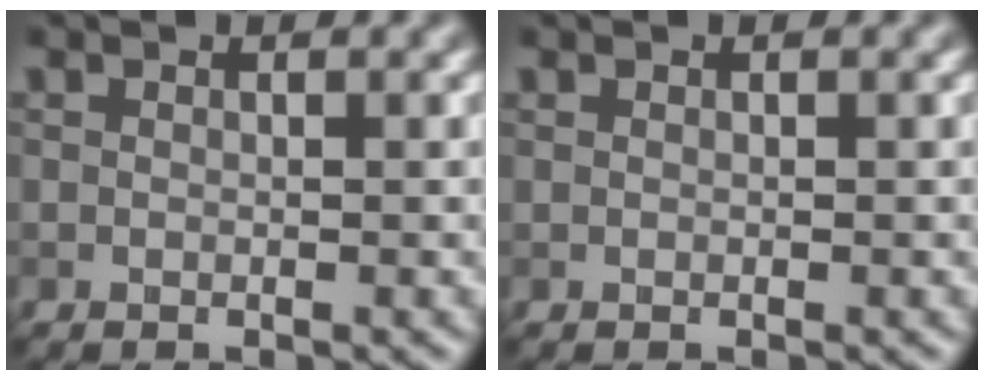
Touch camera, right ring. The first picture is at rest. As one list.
[{"total": 0.0}]